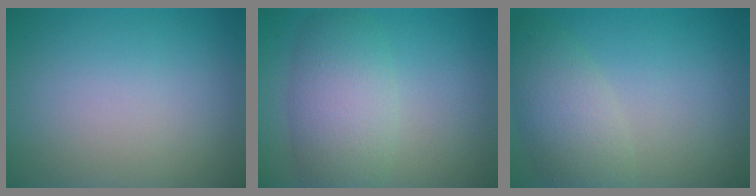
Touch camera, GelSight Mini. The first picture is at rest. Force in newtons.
{"total": 5.4, "press": 5.4, "slide": 0.5}
{"total": 4.3, "press": 4.3, "slide": 0.3}